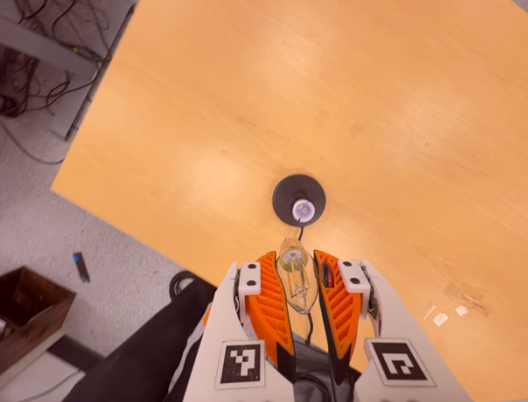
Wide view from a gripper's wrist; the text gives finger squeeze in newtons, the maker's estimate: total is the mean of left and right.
{"total": 22.1, "left": 26.1, "right": 18.0}